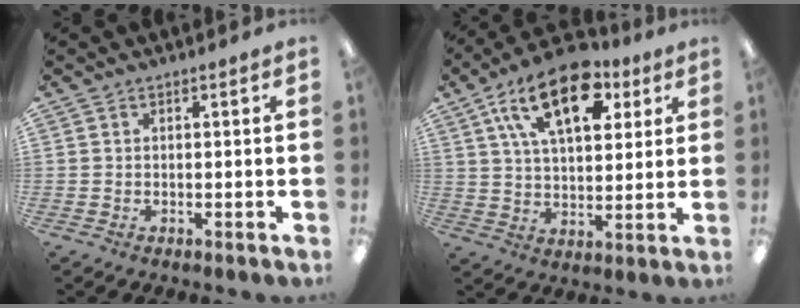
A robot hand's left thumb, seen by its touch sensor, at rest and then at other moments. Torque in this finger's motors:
{"motor_torque": [0.37, 0.53, 1.38, -1.39, 0.50]}